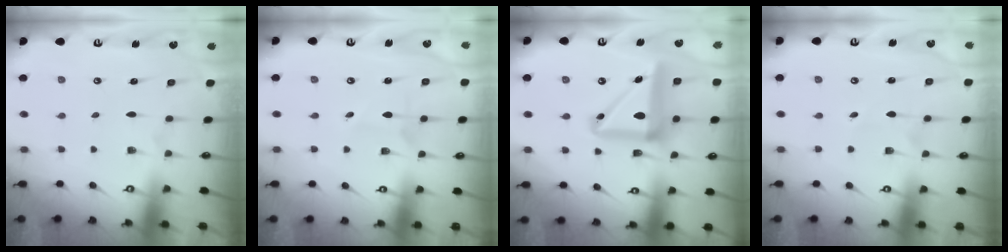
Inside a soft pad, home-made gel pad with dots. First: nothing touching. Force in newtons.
{"total": 2.0, "press": 2.0, "slide": 0.2}
{"total": 15.1, "press": 15.0, "slide": 2.3}
{"total": 1.4, "press": 1.3, "slide": 0.1}